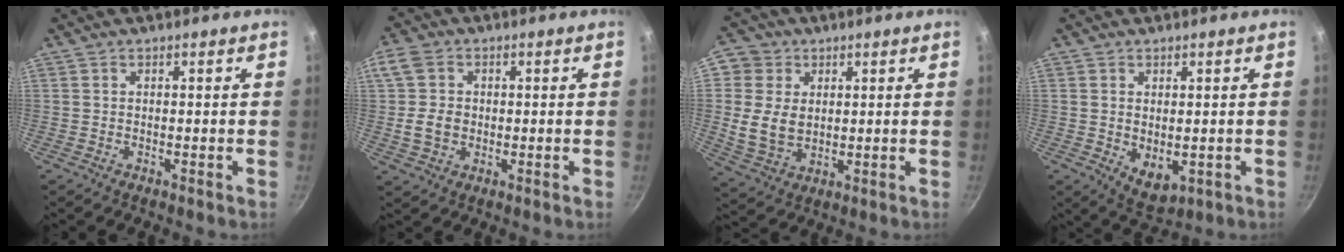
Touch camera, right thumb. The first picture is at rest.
{"total": 7.3, "force": [-0.1, 5.9, 4.2], "torque": [-0.068, 0.001, -0.012]}
{"total": 10.0, "force": [1.6, 8.3, 5.3], "torque": [-0.070, -0.017, 0.030]}
{"total": 5.5, "force": [-0.2, 3.4, 4.4], "torque": [-0.063, -0.017, 0.007]}